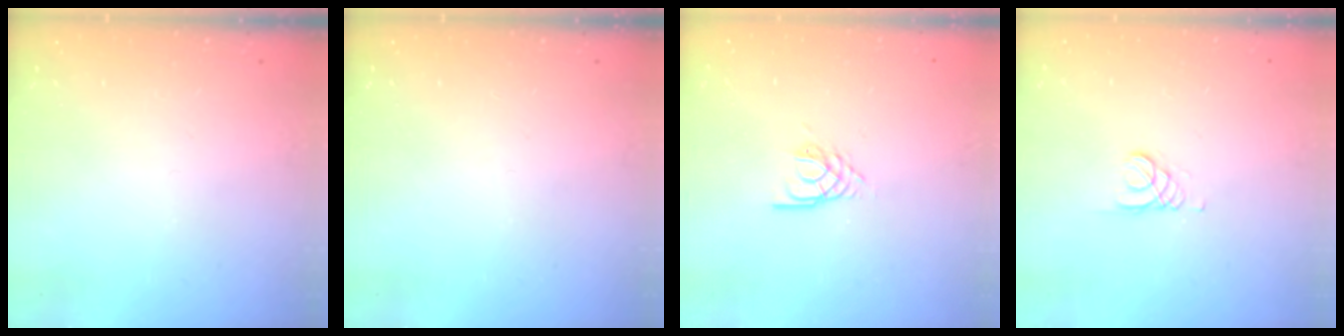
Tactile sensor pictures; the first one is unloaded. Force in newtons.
{"total": 0.0}
{"total": 2.5, "press": 2.4, "slide": 0.4}
{"total": 0.7, "press": 0.7, "slide": 0.1}